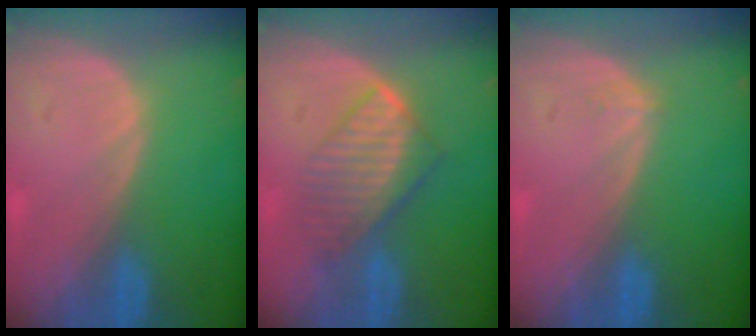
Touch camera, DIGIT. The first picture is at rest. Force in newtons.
{"total": 6.6, "press": 6.4, "slide": 1.8}
{"total": 0.5, "press": 0.5, "slide": 0.2}